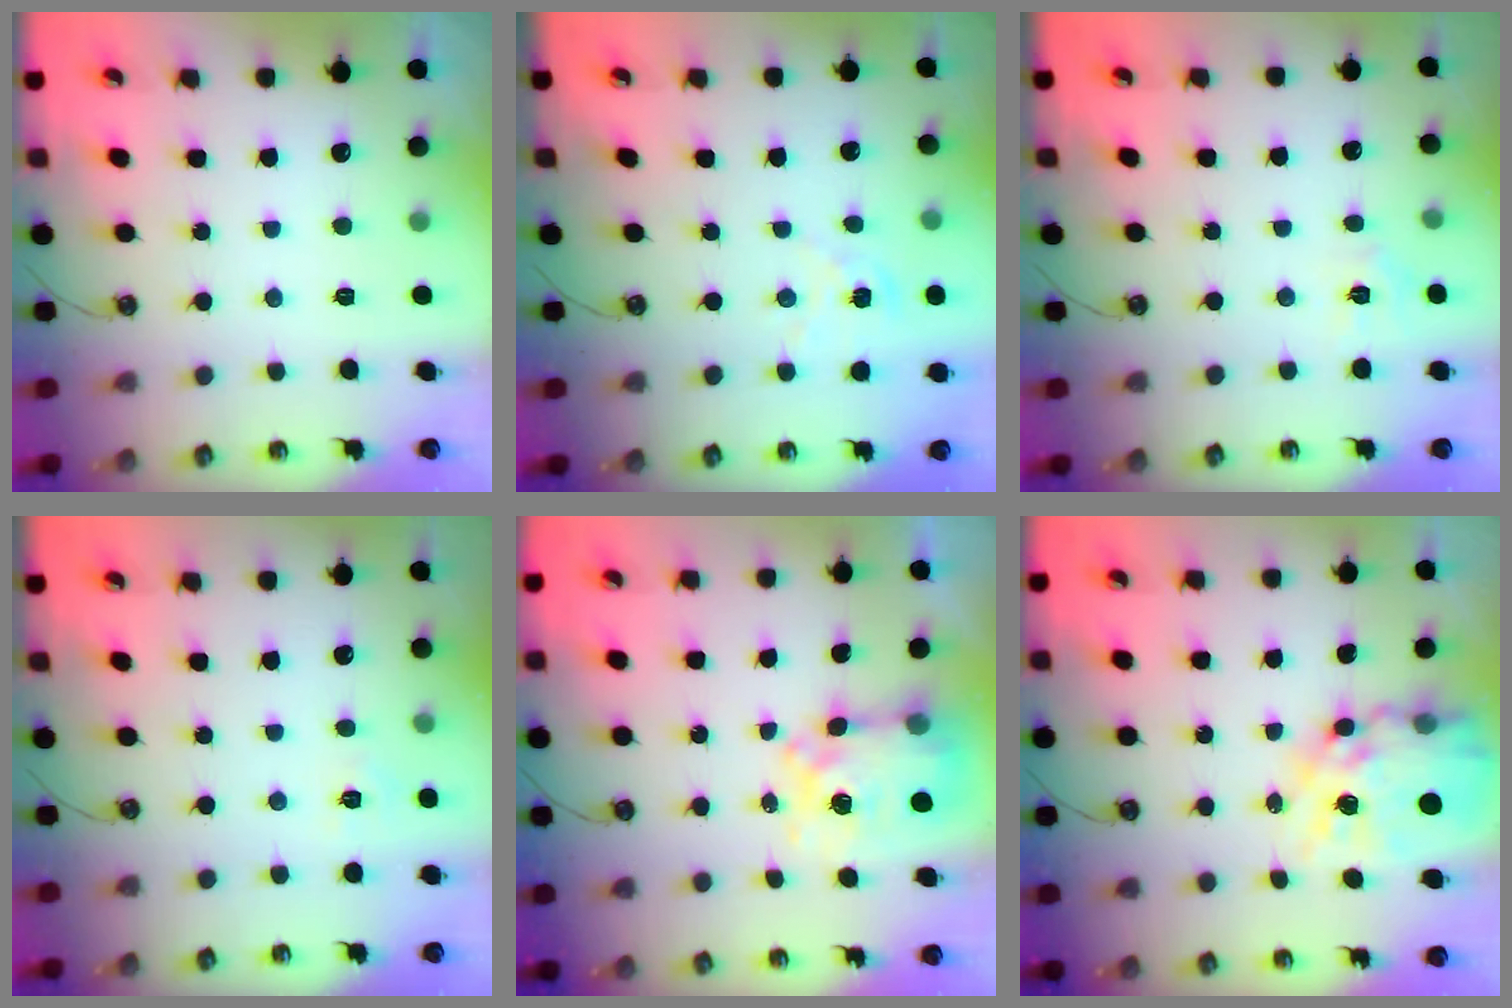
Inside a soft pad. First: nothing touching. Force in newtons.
{"total": 1.6, "press": 1.6, "slide": 0.2}
{"total": 3.9, "press": 3.9, "slide": 0.2}
{"total": 2.8, "press": 2.8, "slide": 0.4}
{"total": 8.6, "press": 8.6, "slide": 0.7}
{"total": 20.4, "press": 20.3, "slide": 2.1}